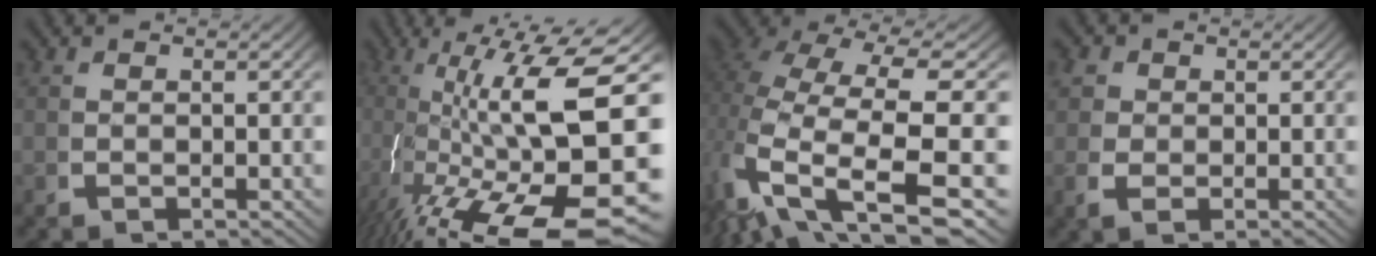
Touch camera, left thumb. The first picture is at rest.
{"total": 17.9, "force": [-3.4, 9.7, 14.7], "torque": [-0.284, -0.087, 0.005]}
{"total": 13.0, "force": [-0.6, 7.2, 10.8], "torque": [-0.252, -0.043, 0.014]}
{"total": 2.8, "force": [0.5, 2.2, 1.6], "torque": [-0.046, -0.012, 0.012]}